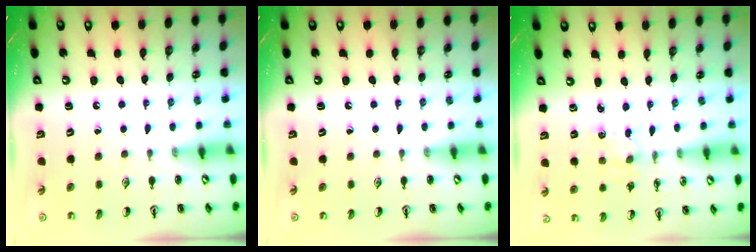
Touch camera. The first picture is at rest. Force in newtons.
{"total": 0.0}
{"total": 1.2, "press": 1.2, "slide": 0.2}